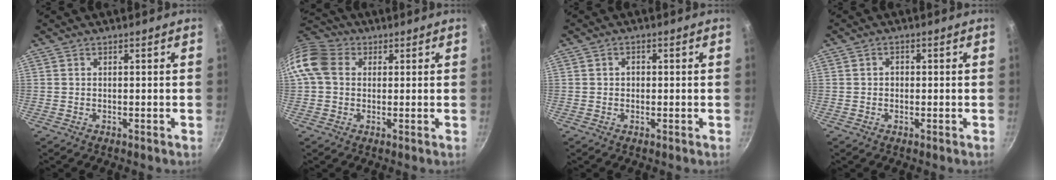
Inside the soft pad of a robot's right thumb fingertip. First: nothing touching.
{"total": 11.4, "force": [2.0, 9.3, 6.4], "torque": [-0.117, 0.022, 0.019]}
{"total": 1.6, "force": [0.1, 1.4, 0.9], "torque": [-0.010, 0.003, -0.001]}
{"total": 1.5, "force": [0.0, 1.3, 0.8], "torque": [-0.009, 0.004, -0.003]}